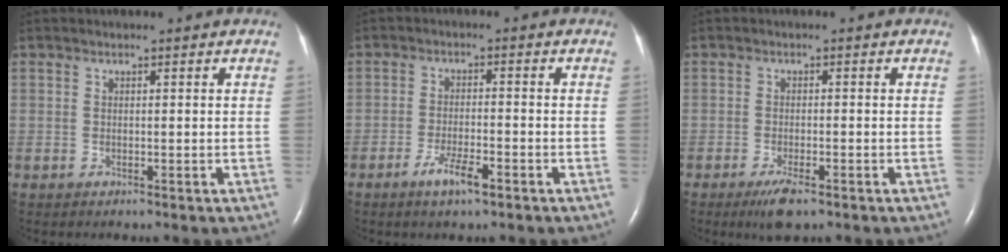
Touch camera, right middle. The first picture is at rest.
{"total": 4.3, "force": [-2.7, 0.7, 3.3], "torque": [-0.067, -0.003, -0.048]}
{"total": 3.7, "force": [-2.4, 0.8, 2.7], "torque": [-0.056, -0.007, -0.039]}